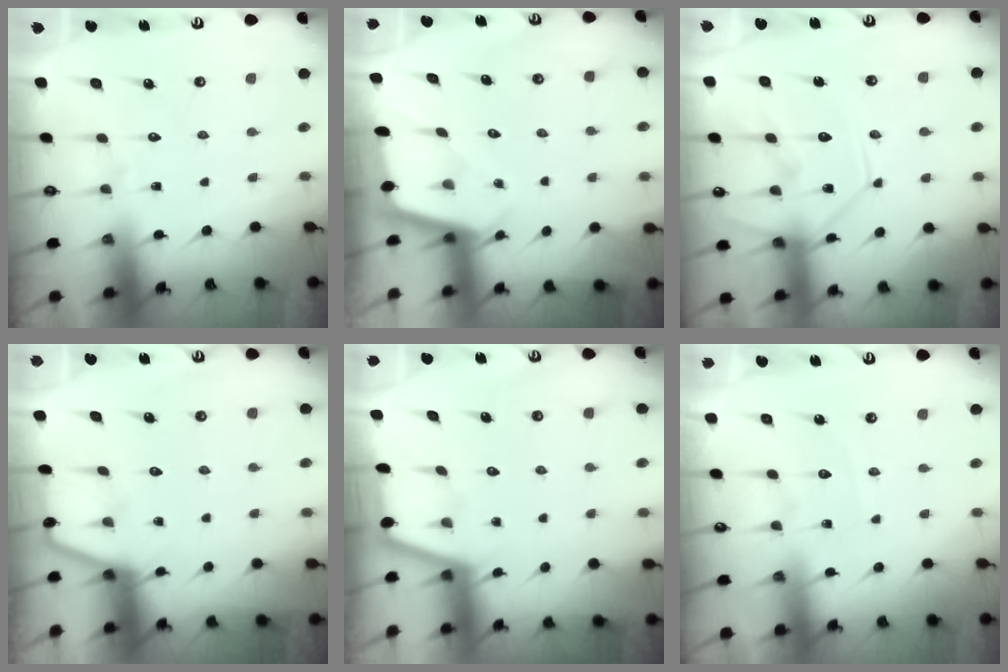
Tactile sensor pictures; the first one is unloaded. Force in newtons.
{"total": 1.8, "press": 1.8, "slide": 0.2}
{"total": 12.9, "press": 12.9, "slide": 1.3}
{"total": 2.7, "press": 2.7, "slide": 0.4}
{"total": 1.3, "press": 1.3, "slide": 0.3}
{"total": 2.5, "press": 2.4, "slide": 0.4}